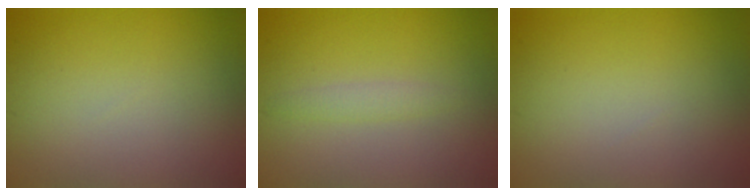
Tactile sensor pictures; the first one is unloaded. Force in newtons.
{"total": 1.3, "press": 1.3, "slide": 0.2}
{"total": 0.0}